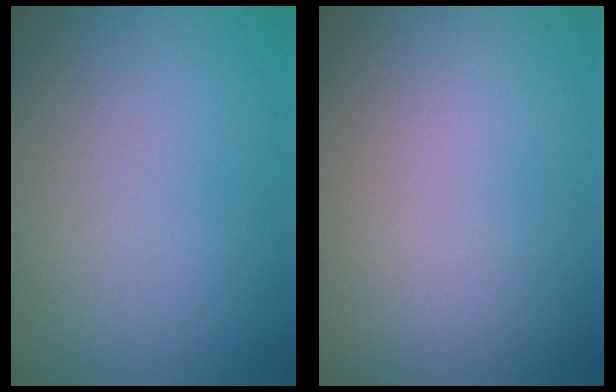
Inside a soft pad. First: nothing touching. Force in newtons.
{"total": 0.0}